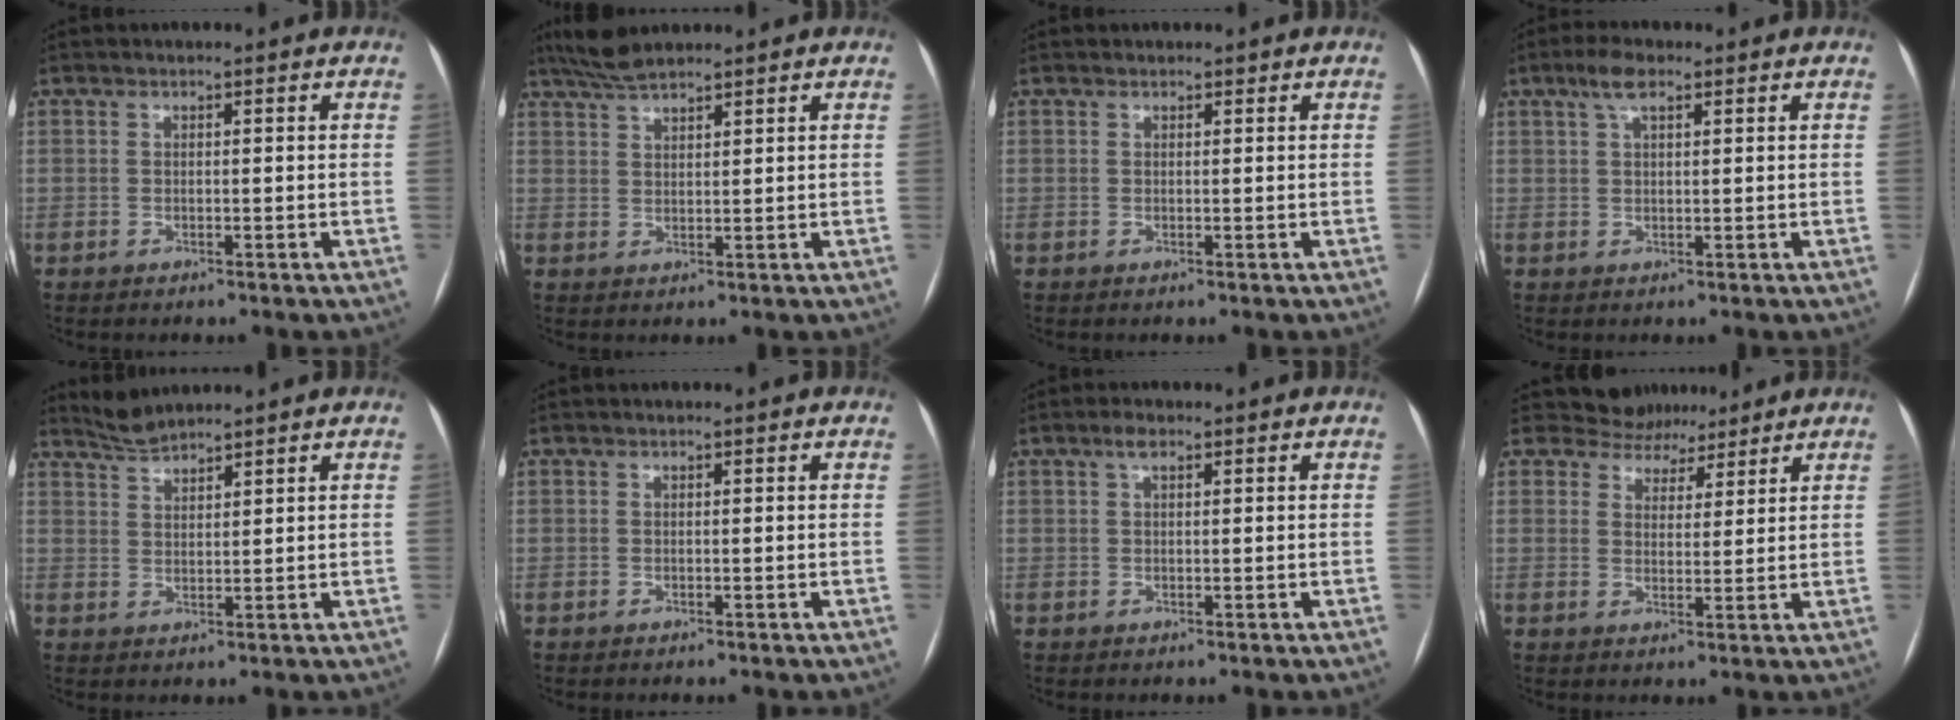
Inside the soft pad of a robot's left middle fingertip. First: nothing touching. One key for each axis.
{"total": 4.9, "fx": 4.3, "fy": 0.6, "fz": 2.2, "tx": -0.050, "ty": 0.019, "tz": 0.086}
{"total": 0.6, "fx": 0.5, "fy": 0.4, "fz": 0.0, "tx": -0.003, "ty": 0.008, "tz": 0.009}
{"total": 3.7, "fx": 2.2, "fy": 1.1, "fz": 2.7, "tx": -0.059, "ty": 0.013, "tz": 0.044}
{"total": 3.2, "fx": 3.2, "fy": -0.2, "fz": 0.1, "tx": -0.008, "ty": 0.007, "tz": 0.068}
{"total": 0.0}
{"total": 1.6, "fx": 0.9, "fy": 0.6, "fz": 1.2, "tx": -0.023, "ty": 0.010, "tz": 0.015}
{"total": 6.4, "fx": 5.7, "fy": 2.8, "fz": -0.2, "tx": 0.005, "ty": 0.010, "tz": 0.080}